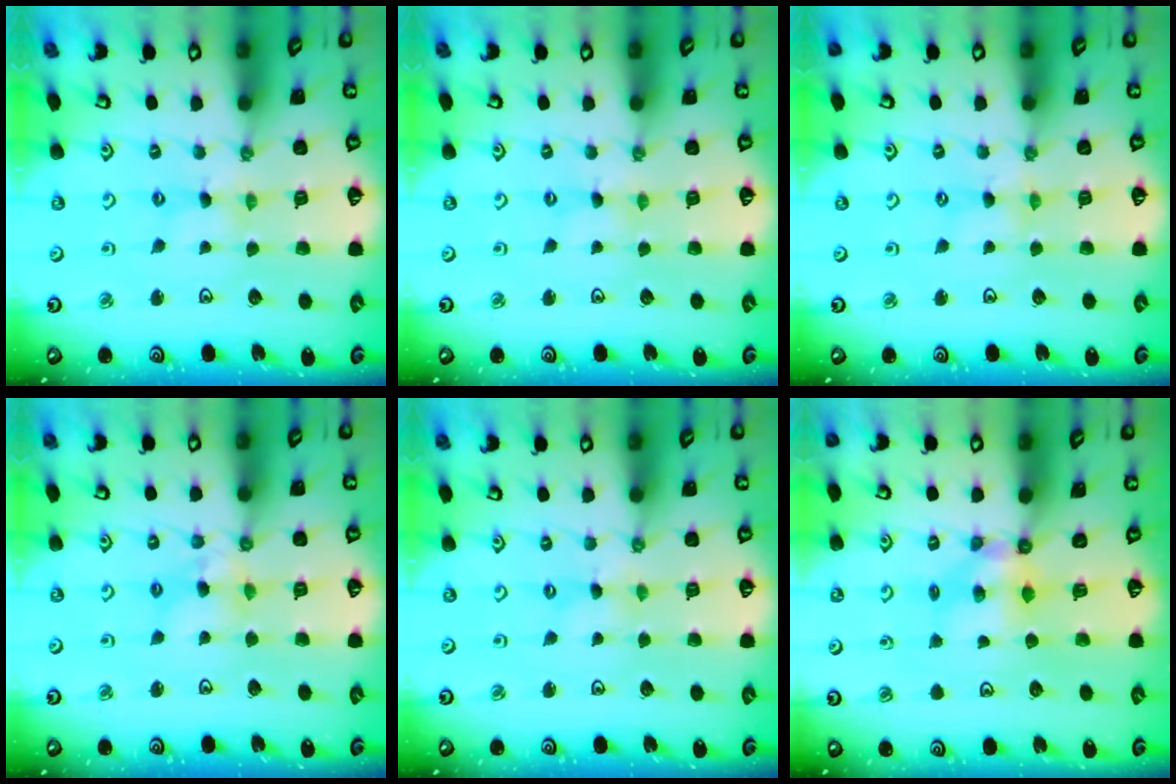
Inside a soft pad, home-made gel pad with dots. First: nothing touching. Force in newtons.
{"total": 0.0}
{"total": 0.7, "press": 0.7, "slide": 0.2}
{"total": 5.7, "press": 5.7, "slide": 0.5}
{"total": 0.0}
{"total": 5.1, "press": 5.1, "slide": 0.4}